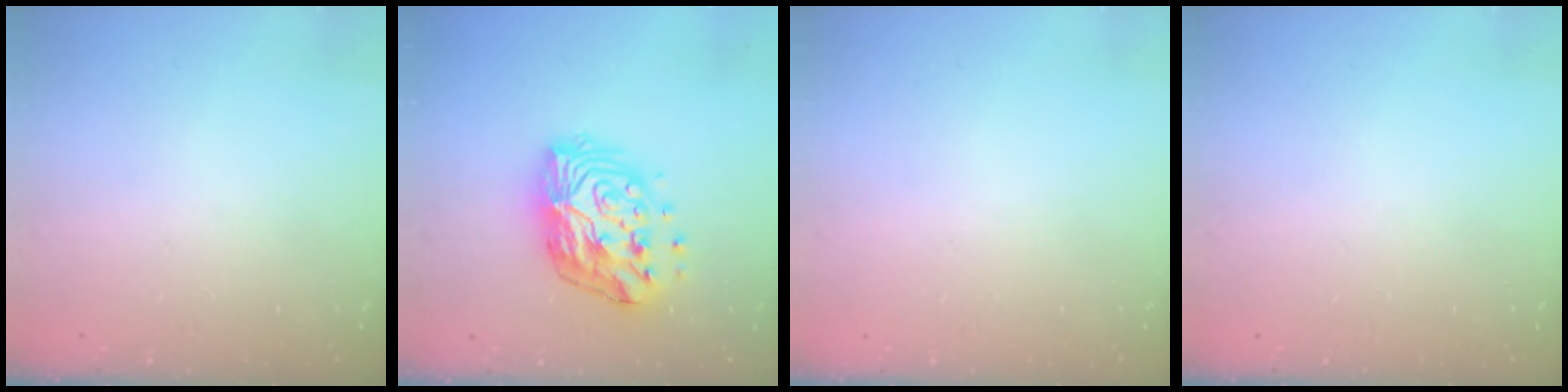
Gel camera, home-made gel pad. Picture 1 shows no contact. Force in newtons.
{"total": 15.0, "press": 15.0, "slide": 1.5}
{"total": 0.0}
{"total": 0.0}